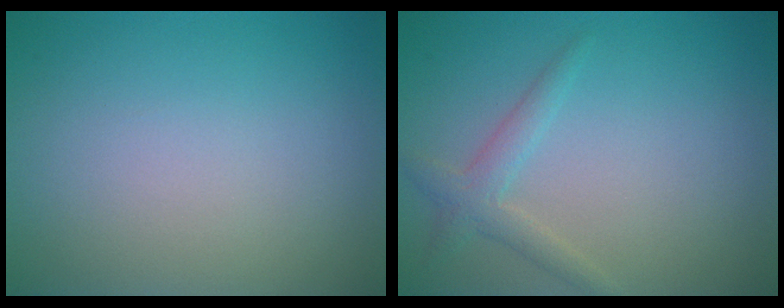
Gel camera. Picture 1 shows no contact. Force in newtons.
{"total": 1.9, "press": 1.9, "slide": 0.0}